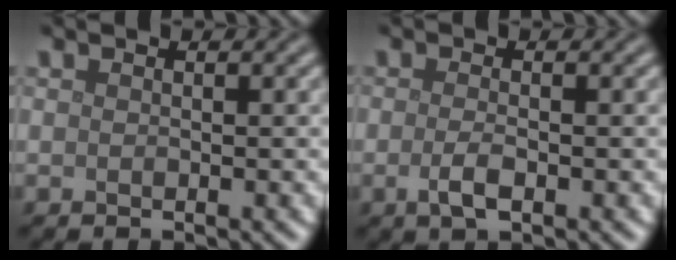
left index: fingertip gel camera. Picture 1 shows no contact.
{"total": 1.9, "force": [-0.6, 0.7, 1.7], "torque": [-0.037, -0.003, -0.015]}